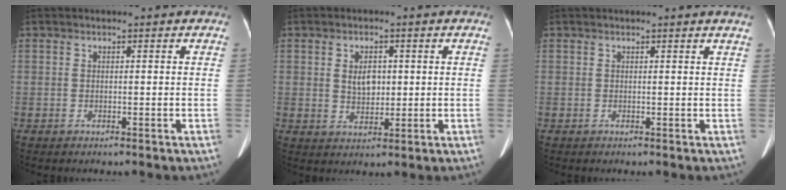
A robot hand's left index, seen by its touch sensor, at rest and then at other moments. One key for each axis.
{"total": 4.0, "fx": 0.7, "fy": 2.6, "fz": 3.0, "tx": -0.056, "ty": 0.007, "tz": 0.020}
{"total": 1.3, "fx": 1.2, "fy": -0.3, "fz": 0.5, "tx": -0.021, "ty": -0.007, "tz": 0.011}